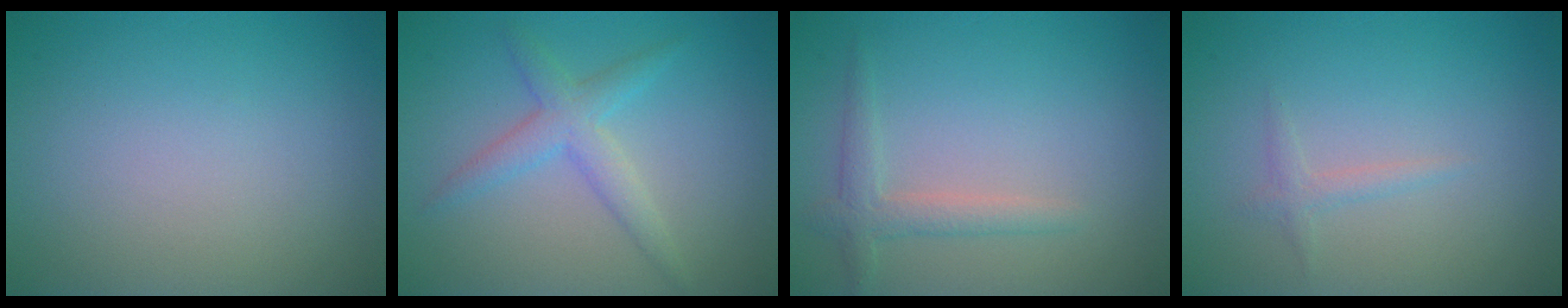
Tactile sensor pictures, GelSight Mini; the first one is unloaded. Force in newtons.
{"total": 2.9, "press": 2.9, "slide": 0.1}
{"total": 2.1, "press": 2.1, "slide": 0.1}
{"total": 1.0, "press": 1.0, "slide": 0.0}